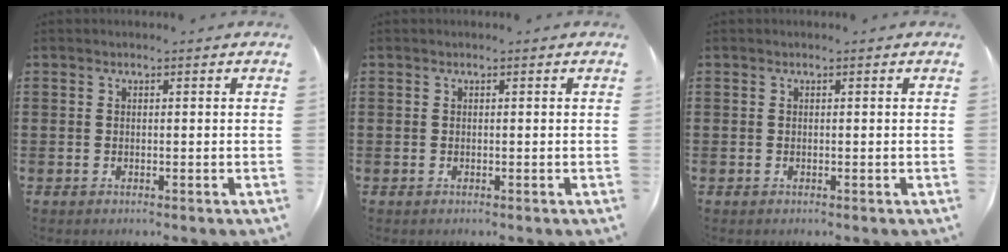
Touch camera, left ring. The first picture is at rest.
{"total": 0.0}
{"total": 0.0}